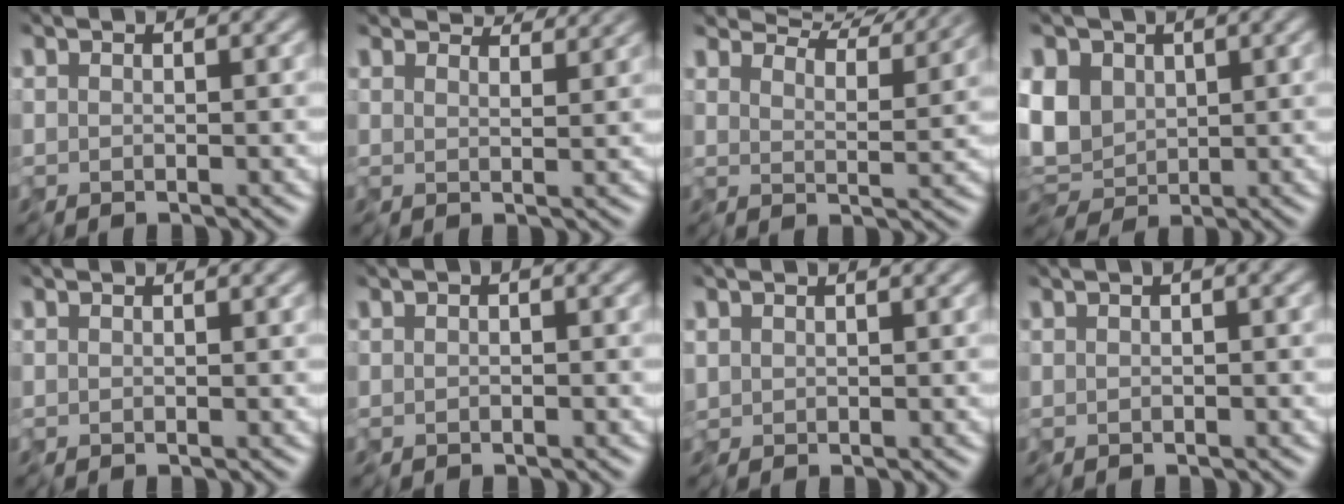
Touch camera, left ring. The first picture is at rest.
{"total": 5.3, "force": [4.8, 1.1, 1.9], "torque": [-0.031, 0.013, 0.043]}
{"total": 8.6, "force": [7.7, 1.8, 3.3], "torque": [-0.048, 0.006, 0.078]}
{"total": 6.3, "force": [0.0, 4.9, 3.9], "torque": [-0.095, 0.002, -0.012]}
{"total": 0.0}
{"total": 1.7, "force": [0.3, 1.0, 1.3], "torque": [-0.025, 0.011, -0.007]}
{"total": 0.7, "force": [0.2, 0.7, 0.1], "torque": [-0.006, 0.002, 0.006]}
{"total": 2.6, "force": [1.1, 1.3, 1.9], "torque": [-0.039, 0.018, 0.006]}